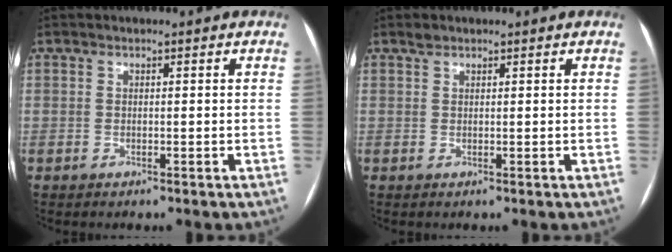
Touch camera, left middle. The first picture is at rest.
{"total": 0.7, "force": [0.7, 0.2, 0.1], "torque": [-0.007, 0.003, 0.014]}